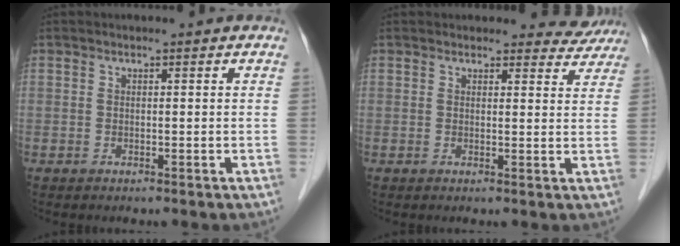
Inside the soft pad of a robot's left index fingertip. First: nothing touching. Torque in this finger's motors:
{"motor_torque": [0.53, -0.47, 0.06, -0.02]}